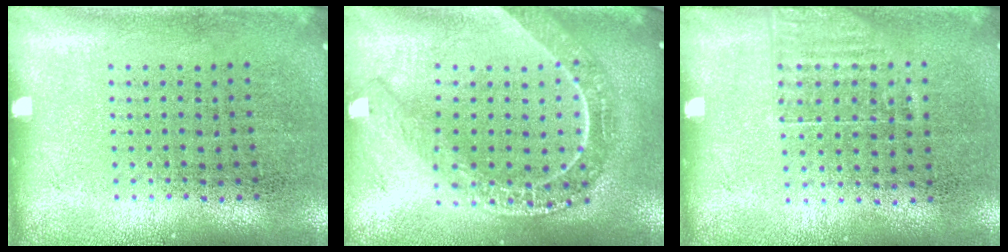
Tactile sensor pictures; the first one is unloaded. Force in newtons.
{"total": 2.2, "press": 1.8, "slide": 1.2}
{"total": 1.2, "press": 0.9, "slide": 0.7}